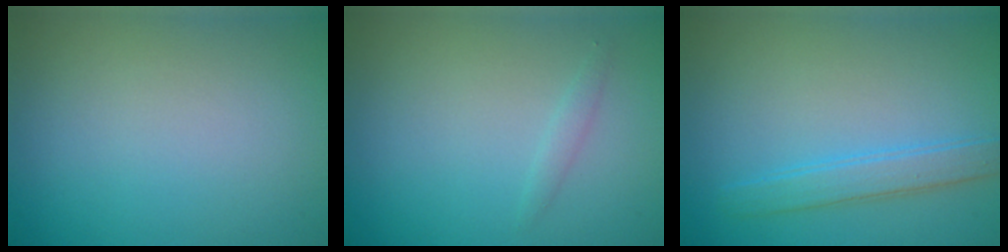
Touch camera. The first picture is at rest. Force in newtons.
{"total": 0.8, "press": 0.8, "slide": 0.1}
{"total": 2.6, "press": 2.6, "slide": 0.1}